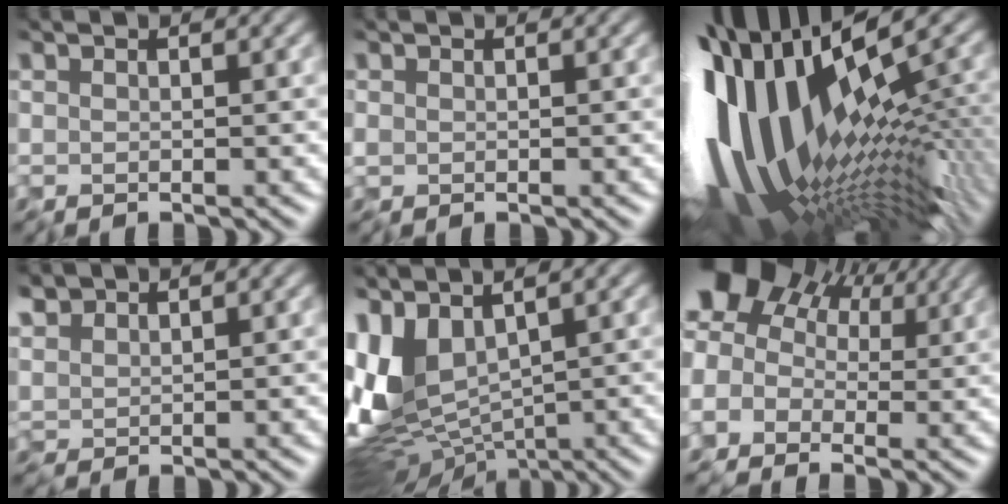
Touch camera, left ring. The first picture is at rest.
{"total": 0.0}
{"total": 16.7, "force": [-0.4, 5.9, 15.6], "torque": [-0.287, -0.017, 0.002]}
{"total": 2.3, "force": [1.7, 1.1, 1.1], "torque": [-0.041, 0.002, 0.039]}
{"total": 8.6, "force": [0.5, 4.6, 7.3], "torque": [-0.172, -0.021, 0.016]}
{"total": 8.3, "force": [2.6, 5.7, 5.4], "torque": [-0.098, 0.037, 0.022]}